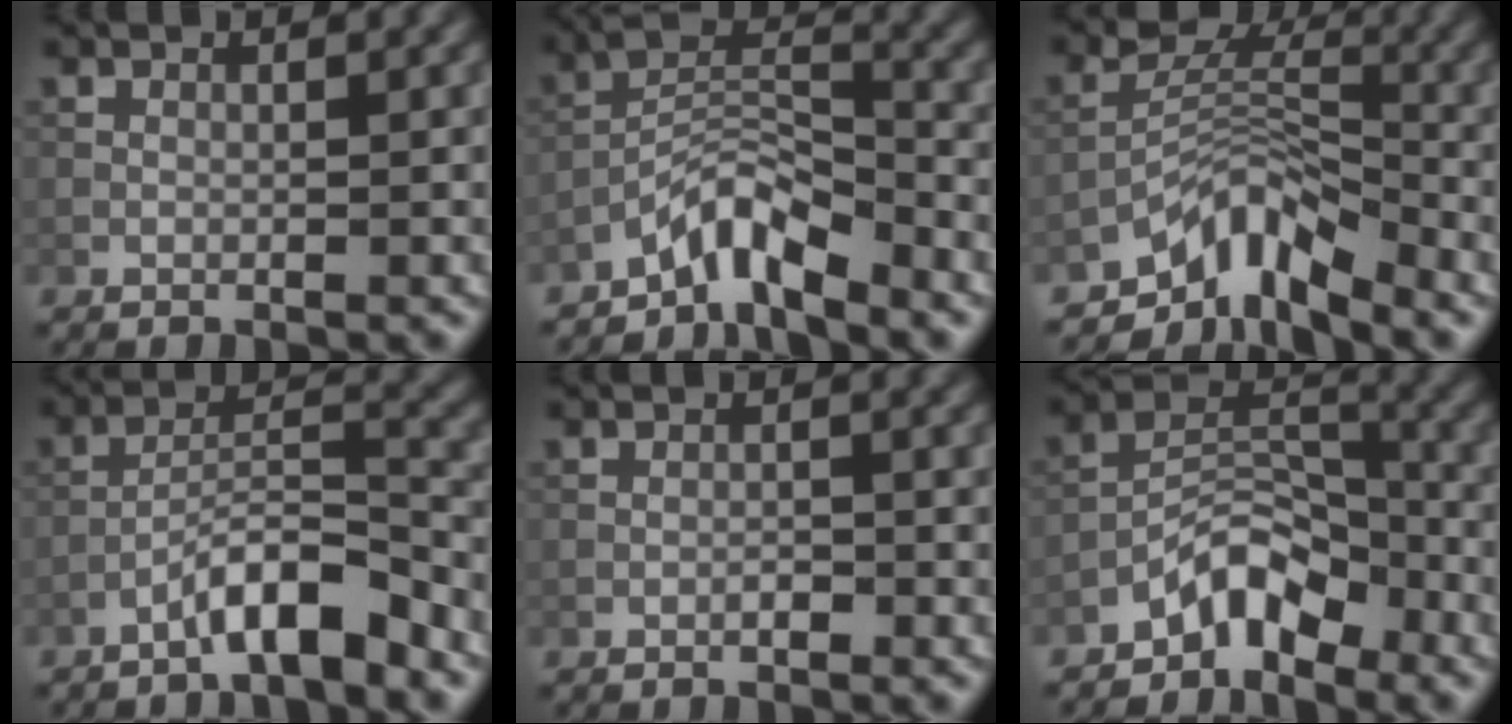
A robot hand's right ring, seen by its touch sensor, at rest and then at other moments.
{"total": 4.8, "force": [-3.9, 1.1, 2.5], "torque": [-0.042, 0.010, -0.084]}
{"total": 5.8, "force": [-4.3, 2.5, 3.0], "torque": [-0.033, 0.004, -0.089]}
{"total": 5.3, "force": [-3.7, 0.9, 3.7], "torque": [-0.064, 0.016, -0.069]}
{"total": 0.9, "force": [-0.5, 0.3, 0.6], "torque": [-0.012, 0.002, -0.009]}
{"total": 4.6, "force": [-3.4, 2.0, 2.2], "torque": [-0.025, 0.017, -0.069]}